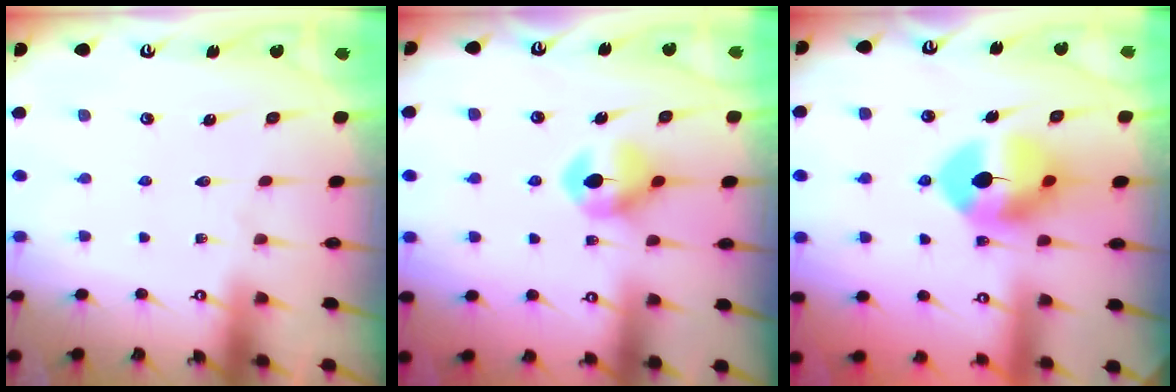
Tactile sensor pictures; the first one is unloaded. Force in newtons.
{"total": 8.0, "press": 7.9, "slide": 0.5}
{"total": 10.1, "press": 10.0, "slide": 1.2}